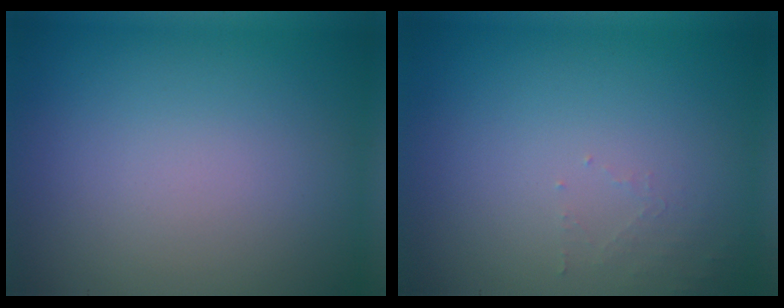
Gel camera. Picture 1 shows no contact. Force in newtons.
{"total": 1.0, "press": 1.0, "slide": 0.2}